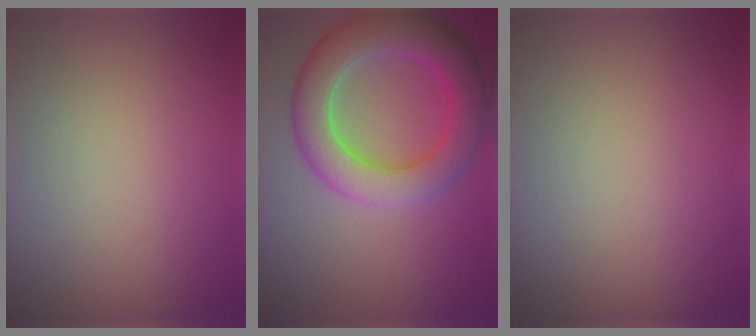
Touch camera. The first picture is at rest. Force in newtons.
{"total": 7.3, "press": 7.3, "slide": 0.2}
{"total": 0.0}